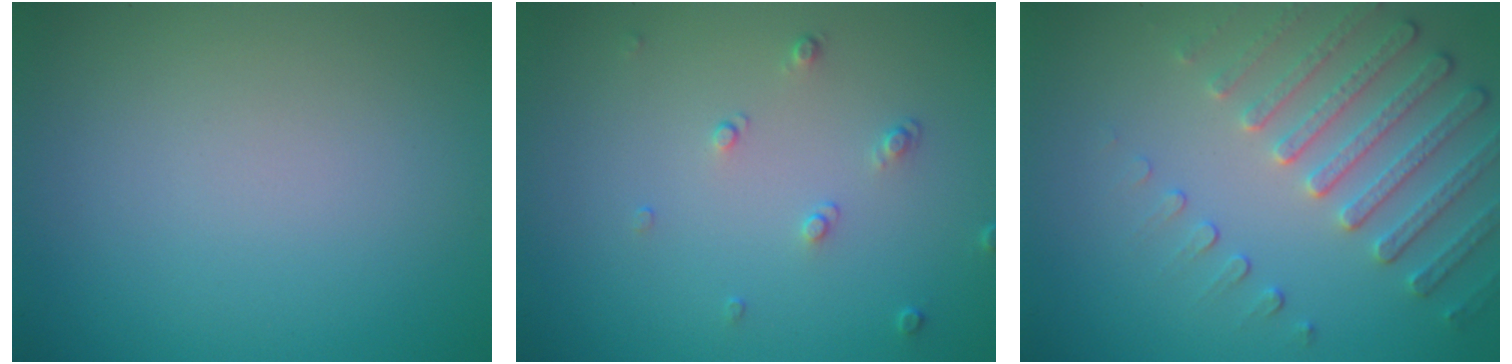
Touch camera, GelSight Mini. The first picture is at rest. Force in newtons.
{"total": 1.1, "press": 0.8, "slide": 0.8}
{"total": 4.7, "press": 3.7, "slide": 2.9}